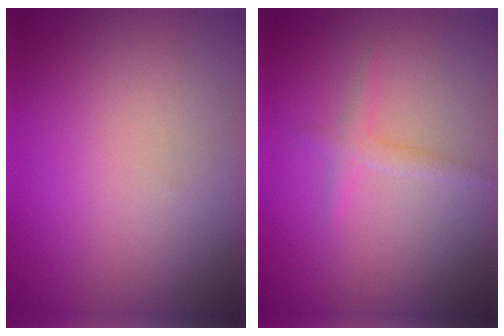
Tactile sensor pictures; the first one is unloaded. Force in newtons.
{"total": 1.3, "press": 1.3, "slide": 0.1}